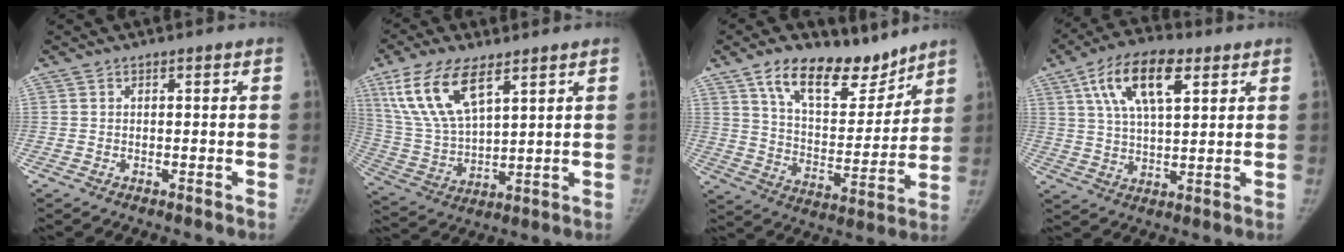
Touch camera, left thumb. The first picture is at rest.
{"total": 15.2, "force": [8.1, 6.5, 11.1], "torque": [-0.214, -0.024, 0.166]}
{"total": 16.6, "force": [11.8, 7.9, 8.5], "torque": [-0.089, -0.071, 0.204]}
{"total": 13.9, "force": [6.0, 6.2, 10.8], "torque": [-0.179, -0.003, 0.103]}